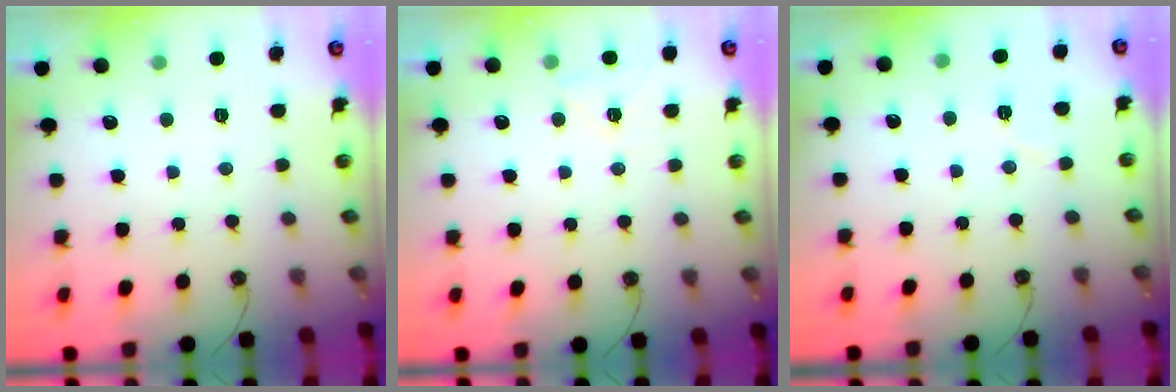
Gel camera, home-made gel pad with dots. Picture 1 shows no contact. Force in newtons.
{"total": 5.1, "press": 4.5, "slide": 2.3}
{"total": 4.9, "press": 4.5, "slide": 1.9}